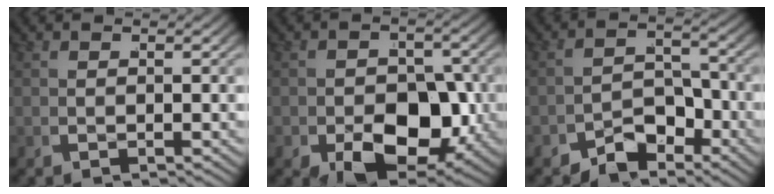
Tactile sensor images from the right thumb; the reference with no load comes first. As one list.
[{"total": 9.0, "force": [-2.4, 6.0, 6.2], "torque": [-0.117, -0.046, -0.022]}, {"total": 4.1, "force": [-3.5, 1.9, 1.1], "torque": [-0.008, -0.006, -0.063]}]